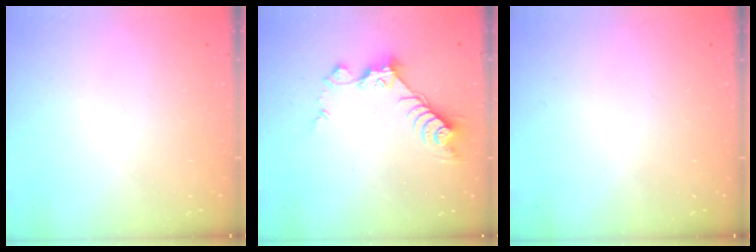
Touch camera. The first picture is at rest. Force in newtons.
{"total": 8.7, "press": 8.7, "slide": 0.5}
{"total": 0.0}